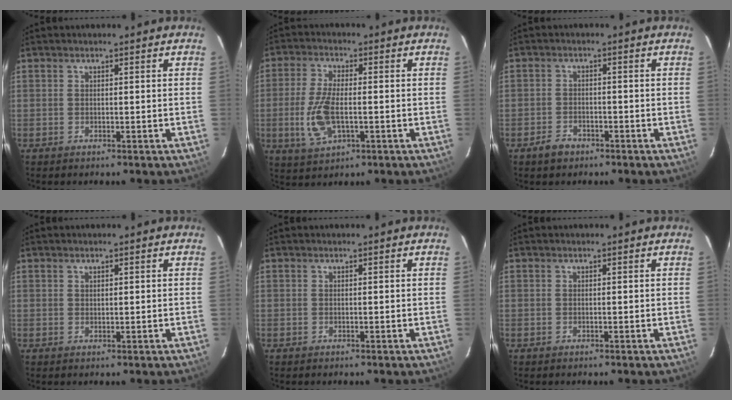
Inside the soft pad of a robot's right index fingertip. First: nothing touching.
{"total": 9.4, "force": [-1.8, 4.2, 8.2], "torque": [-0.180, -0.005, -0.033]}
{"total": 3.4, "force": [-2.3, 2.1, 1.2], "torque": [-0.029, 0.007, -0.035]}
{"total": 0.6, "force": [0.5, 0.3, 0.3], "torque": [-0.005, 0.001, 0.010]}
{"total": 0.0}
{"total": 0.0}